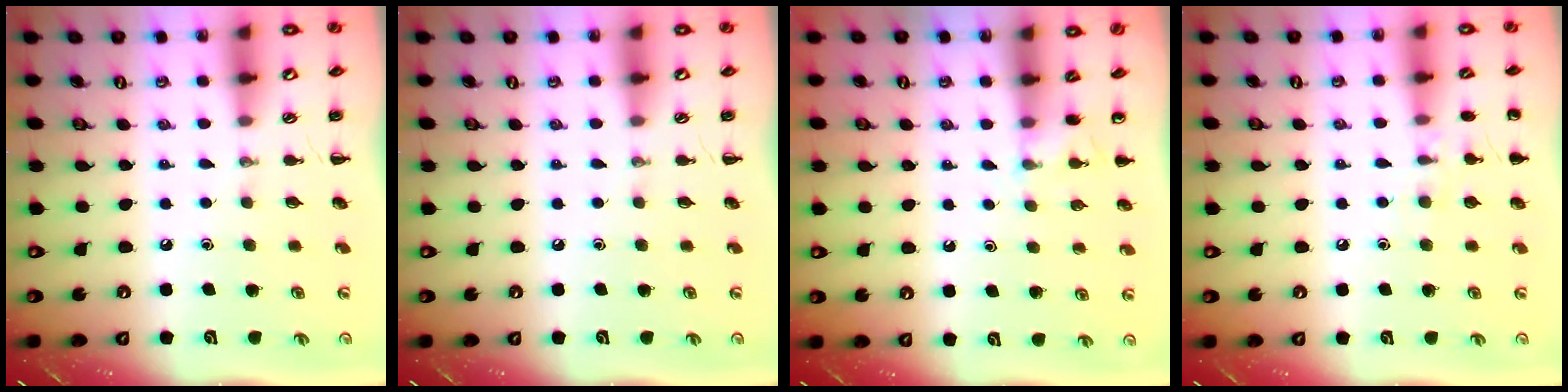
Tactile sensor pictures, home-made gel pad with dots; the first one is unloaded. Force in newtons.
{"total": 0.0}
{"total": 5.2, "press": 5.0, "slide": 1.5}
{"total": 7.6, "press": 7.3, "slide": 2.1}